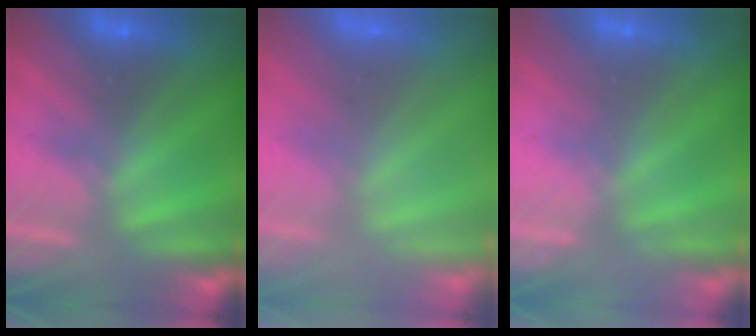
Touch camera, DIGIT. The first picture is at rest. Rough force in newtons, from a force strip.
{"total": 6.8}
{"total": 2.4}